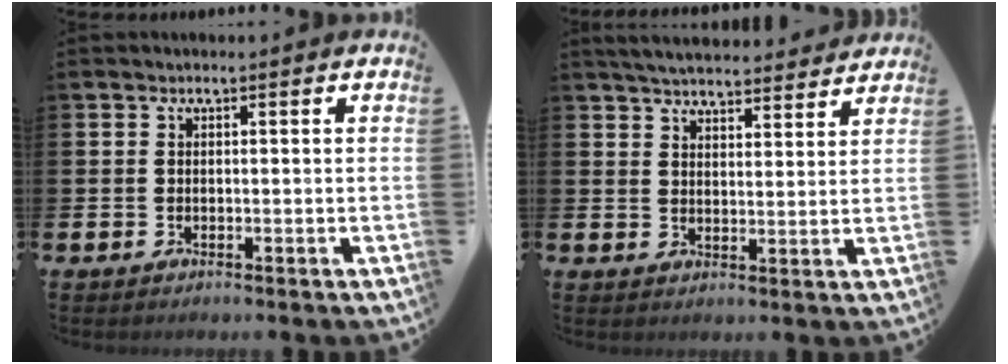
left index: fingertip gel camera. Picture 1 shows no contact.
{"total": 4.7, "force": [4.6, 0.6, 0.6], "torque": [-0.025, -0.029, 0.081]}